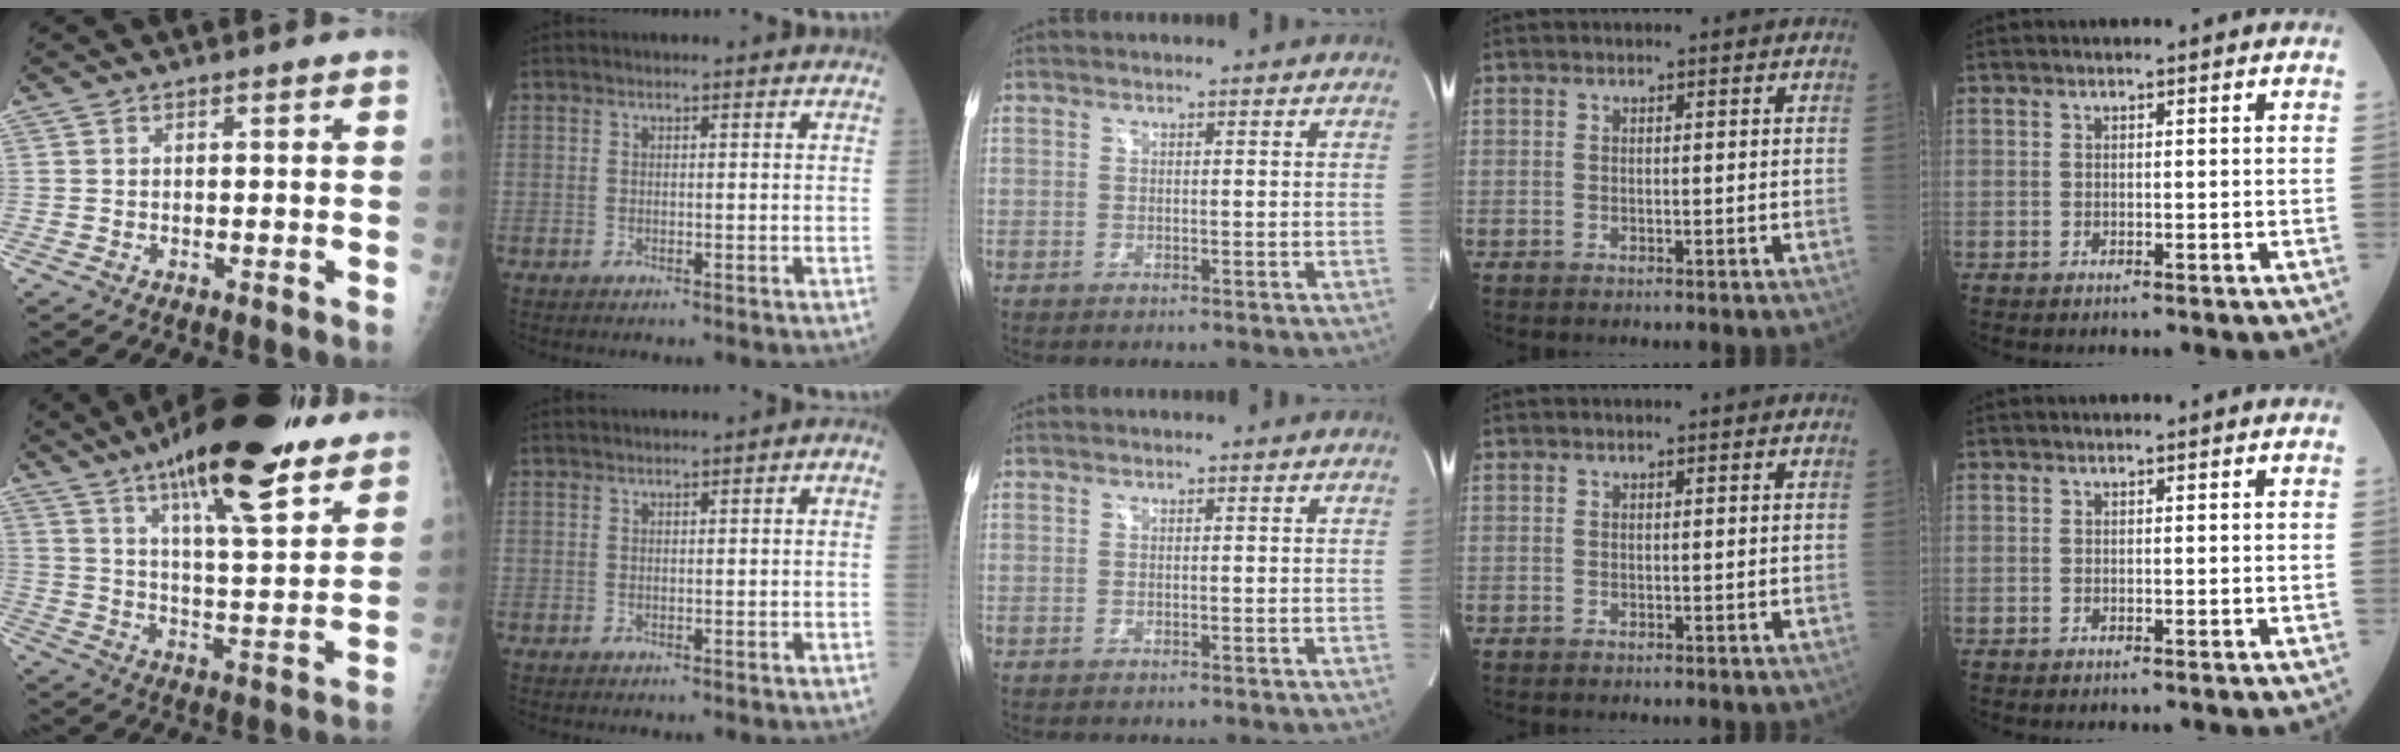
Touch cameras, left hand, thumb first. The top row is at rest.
{"thumb": {"total": 23.7, "force": [15.9, 6.0, 16.5], "torque": [-0.231, -0.051, 0.247]}, "index": {"total": 1.2, "force": [0.1, 0.4, 1.1], "torque": [-0.015, 0.011, 0.002]}}